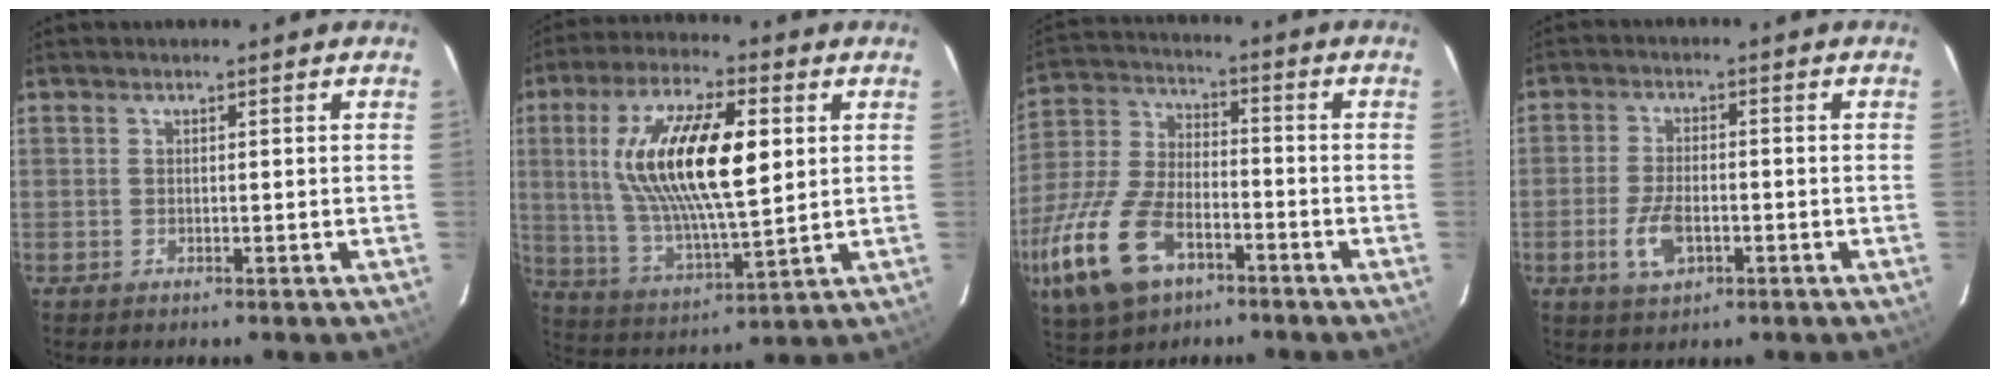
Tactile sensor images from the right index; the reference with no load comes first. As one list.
[{"total": 19.2, "force": [4.3, 6.4, 17.6], "torque": [-0.336, 0.008, 0.086]}, {"total": 19.9, "force": [-9.9, 10.8, 13.5], "torque": [-0.325, -0.024, -0.184]}, {"total": 6.6, "force": [-2.4, 3.5, 5.1], "torque": [-0.110, -0.004, -0.042]}]